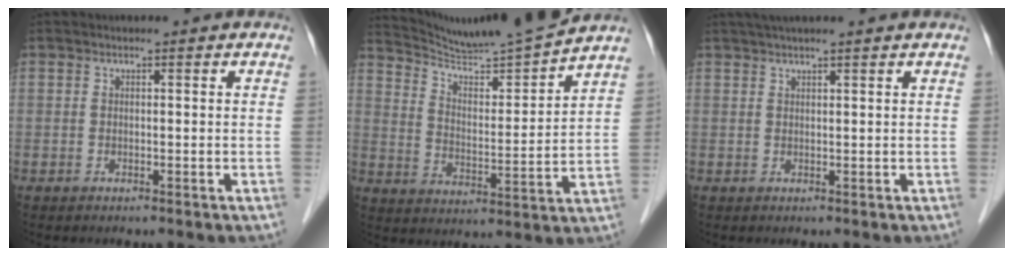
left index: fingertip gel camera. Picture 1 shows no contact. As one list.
[{"total": 13.4, "force": [12.9, -2.0, 3.0], "torque": [-0.054, -0.021, 0.213]}, {"total": 6.2, "force": [5.2, -0.4, 3.4], "torque": [-0.047, 0.039, 0.080]}]